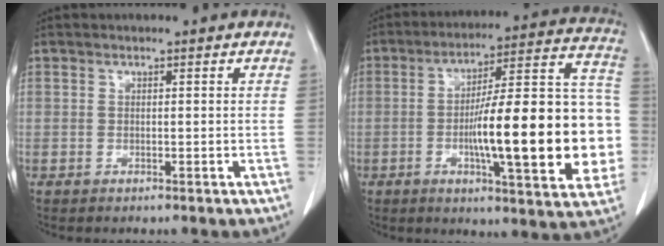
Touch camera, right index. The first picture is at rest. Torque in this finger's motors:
{"motor_torque": [2.14, 0.00, 0.74, 0.21]}